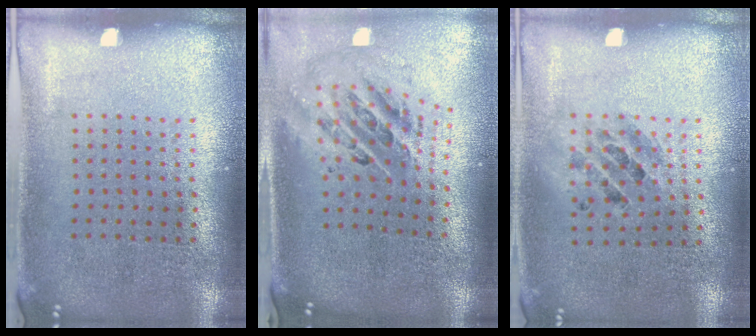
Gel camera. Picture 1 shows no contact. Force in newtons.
{"total": 1.8, "press": 1.4, "slide": 1.2}
{"total": 1.1, "press": 1.0, "slide": 0.2}